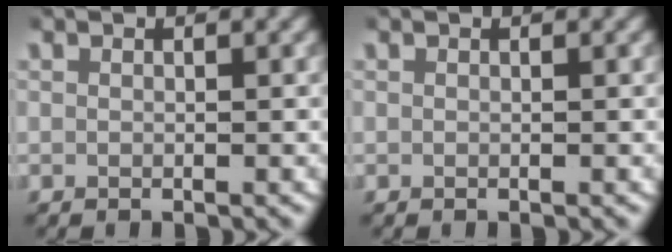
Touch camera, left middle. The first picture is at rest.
{"total": 0.0}